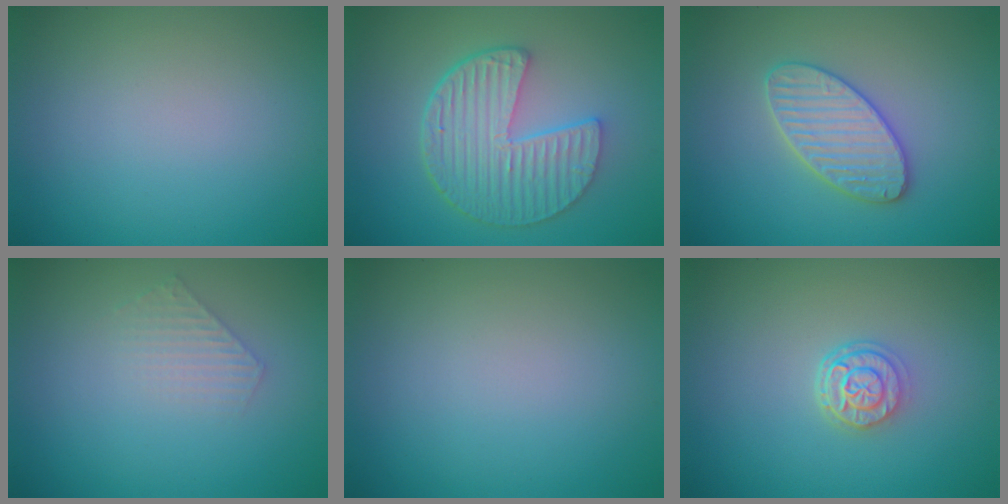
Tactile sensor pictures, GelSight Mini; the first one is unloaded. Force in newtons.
{"total": 6.6, "press": 4.9, "slide": 4.4}
{"total": 3.5, "press": 3.5, "slide": 0.3}
{"total": 1.5, "press": 1.5, "slide": 0.3}
{"total": 0.0}
{"total": 2.7, "press": 2.2, "slide": 1.6}